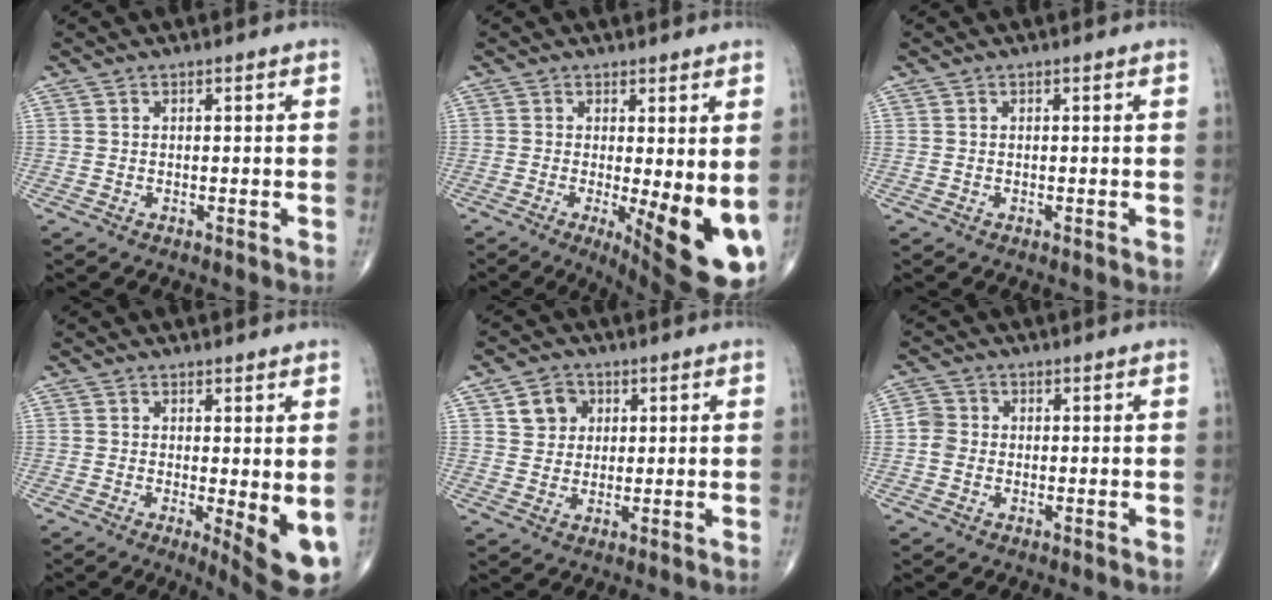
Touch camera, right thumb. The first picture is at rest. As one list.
[{"total": 13.8, "force": [-2.1, 4.1, 13.0], "torque": [-0.170, -0.029, -0.017]}, {"total": 0.0}, {"total": 7.7, "force": [-0.9, 2.1, 7.4], "torque": [-0.096, -0.019, -0.007]}, {"total": 5.5, "force": [2.0, 4.8, 1.9], "torque": [-0.006, -0.005, 0.033]}, {"total": 3.0, "force": [-0.4, 2.7, 1.3], "torque": [-0.019, 0.006, -0.015]}]